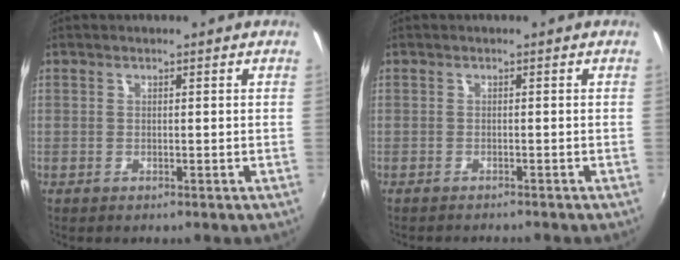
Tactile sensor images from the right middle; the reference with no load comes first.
{"total": 2.4, "force": [-2.3, 0.2, 0.6], "torque": [-0.021, -0.014, -0.037]}